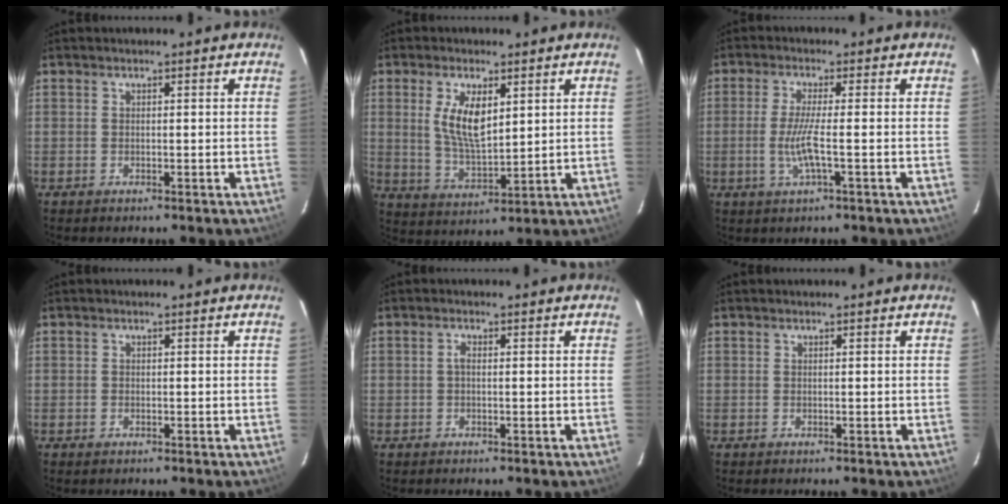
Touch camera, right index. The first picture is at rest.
{"total": 8.4, "force": [2.7, 3.5, 7.1], "torque": [-0.139, -0.002, 0.059]}
{"total": 5.4, "force": [-1.3, -0.1, 5.2], "torque": [-0.110, -0.006, -0.025]}
{"total": 0.7, "force": [-0.5, 0.5, 0.2], "torque": [-0.003, -0.002, -0.009]}
{"total": 1.0, "force": [-0.1, 0.4, 0.9], "torque": [-0.019, 0.006, -0.004]}
{"total": 0.0}